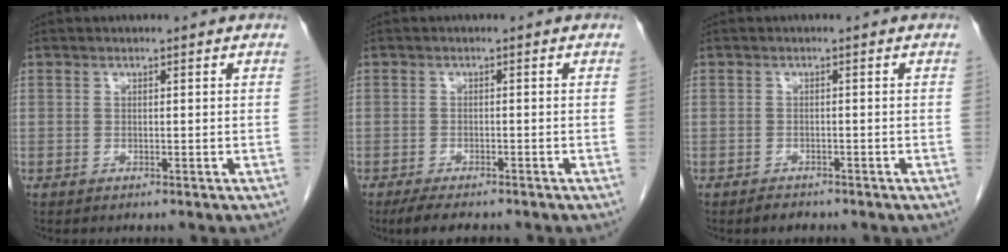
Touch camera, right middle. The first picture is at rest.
{"total": 4.9, "force": [-4.0, 1.3, 2.5], "torque": [-0.041, -0.010, -0.059]}
{"total": 1.5, "force": [-1.3, 0.6, 0.4], "torque": [-0.012, -0.001, -0.016]}